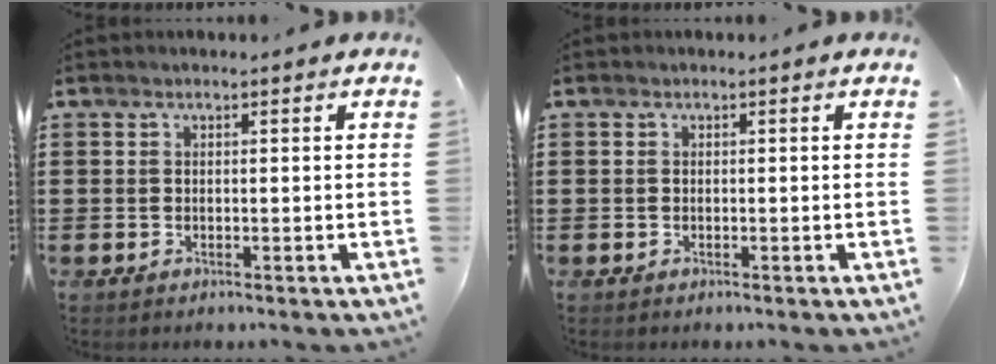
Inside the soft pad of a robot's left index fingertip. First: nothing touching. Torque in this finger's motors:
{"motor_torque": [-0.84, 1.30, -0.03, -0.01]}